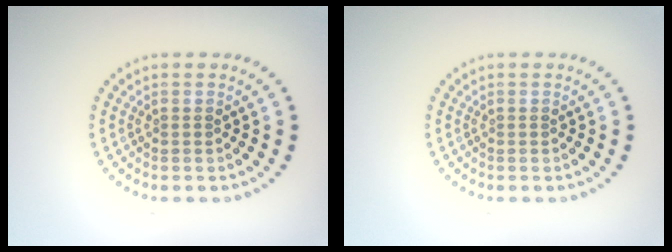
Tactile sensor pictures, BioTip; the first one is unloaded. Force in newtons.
{"total": 0.0}